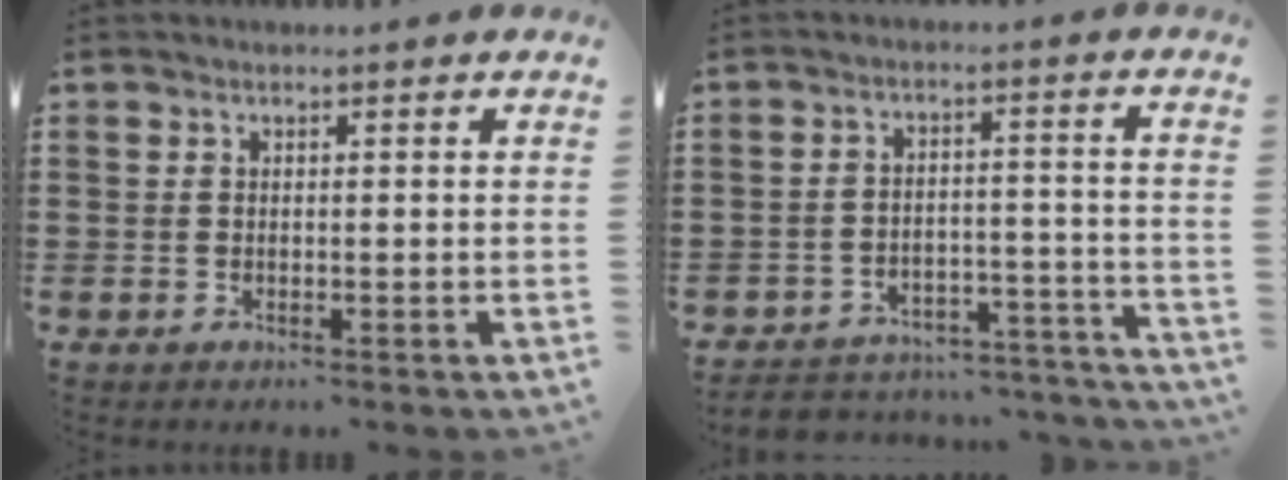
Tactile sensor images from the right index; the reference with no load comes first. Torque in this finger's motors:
{"motor_torque": [-2.14, 0.00, -1.05, -0.21]}